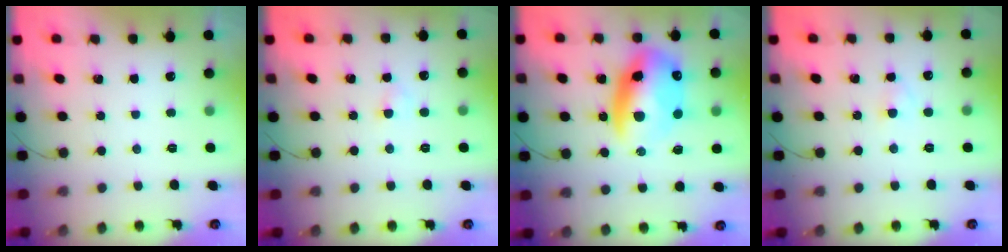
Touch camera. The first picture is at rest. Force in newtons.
{"total": 2.4, "press": 2.2, "slide": 1.0}
{"total": 15.6, "press": 15.2, "slide": 3.4}
{"total": 1.9, "press": 1.7, "slide": 0.8}